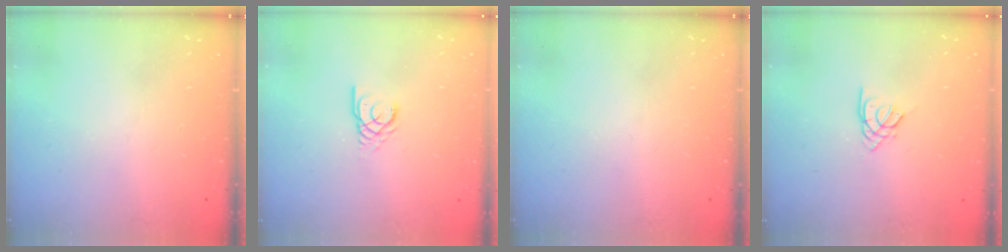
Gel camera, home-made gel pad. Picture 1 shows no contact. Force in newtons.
{"total": 2.9, "press": 2.9, "slide": 0.2}
{"total": 0.0}
{"total": 2.3, "press": 2.3, "slide": 0.5}